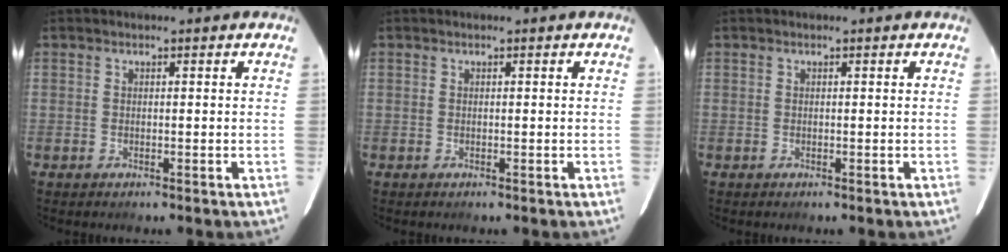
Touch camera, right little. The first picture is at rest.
{"total": 0.0}
{"total": 0.0}